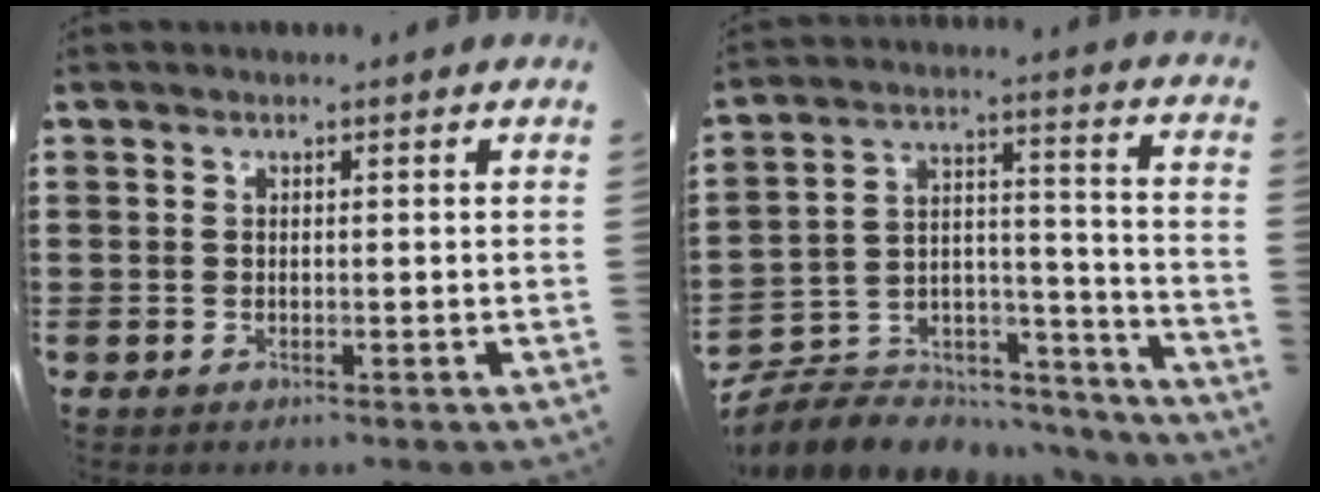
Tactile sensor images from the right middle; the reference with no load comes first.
{"total": 6.2, "force": [-5.5, 2.8, 0.3], "torque": [-0.015, -0.002, -0.109]}